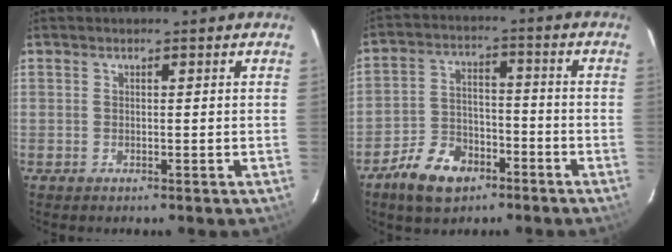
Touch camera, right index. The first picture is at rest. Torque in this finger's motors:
{"motor_torque": [0.34, -0.33, -0.10, -0.21]}